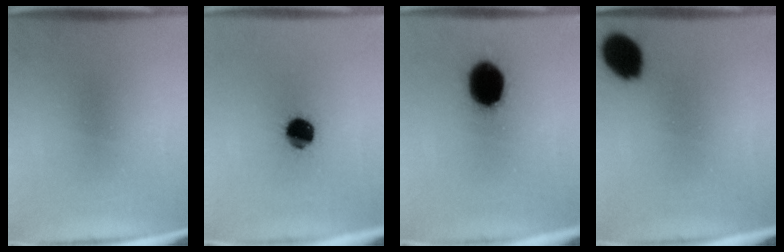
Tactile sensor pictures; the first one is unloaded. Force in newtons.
{"total": 9.8}
{"total": 15.1}
{"total": 10.2}